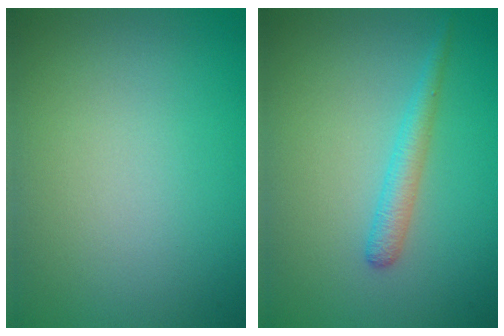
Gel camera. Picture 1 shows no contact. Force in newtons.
{"total": 1.9, "press": 1.9, "slide": 0.1}